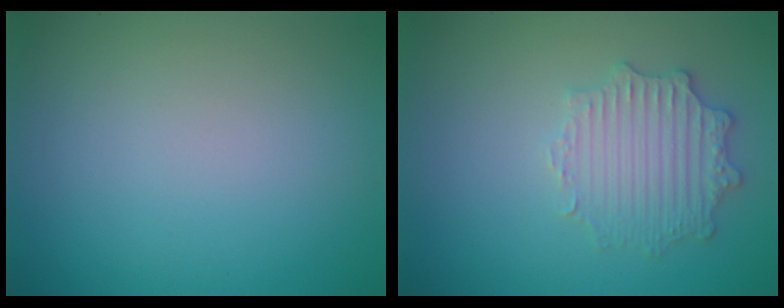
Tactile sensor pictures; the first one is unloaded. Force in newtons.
{"total": 2.9, "press": 2.9, "slide": 0.1}